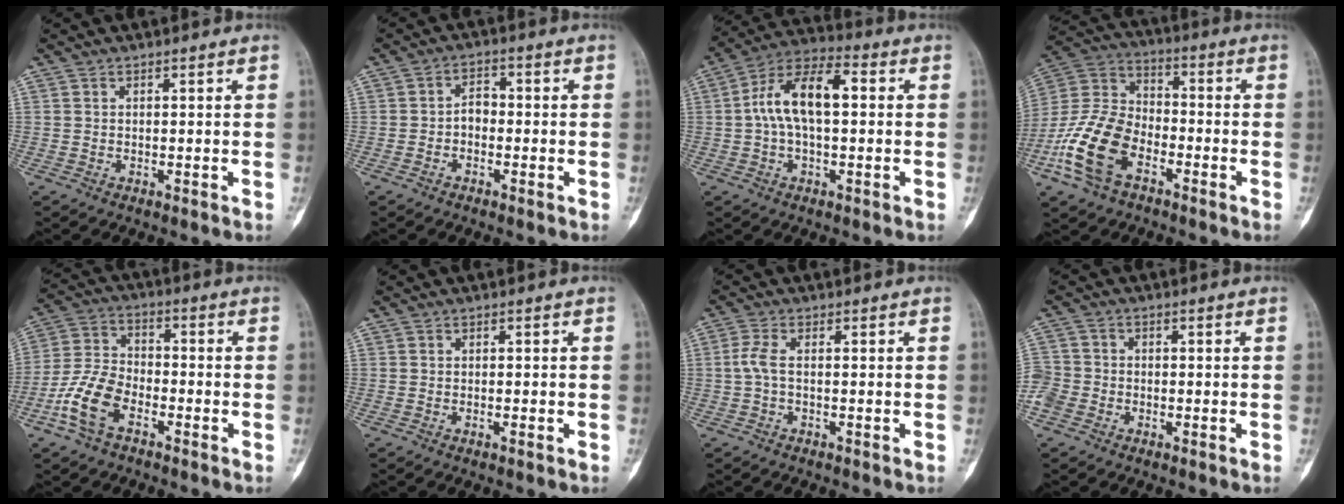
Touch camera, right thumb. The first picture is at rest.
{"total": 3.0, "force": [-0.8, 2.2, 1.9], "torque": [-0.019, 0.019, -0.023]}
{"total": 12.4, "force": [1.0, 6.2, 10.7], "torque": [-0.194, 0.040, 0.007]}
{"total": 15.6, "force": [-7.0, 9.4, 10.4], "torque": [-0.217, 0.041, -0.143]}
{"total": 10.2, "force": [-5.0, 5.8, 6.7], "torque": [-0.141, 0.030, -0.103]}
{"total": 0.8, "force": [-0.3, 0.2, 0.8], "torque": [-0.012, 0.002, -0.005]}
{"total": 3.0, "force": [-0.3, 1.1, 2.8], "torque": [-0.072, 0.001, -0.011]}
{"total": 5.6, "force": [-2.4, 4.7, 1.9], "torque": [-0.043, 0.016, -0.050]}